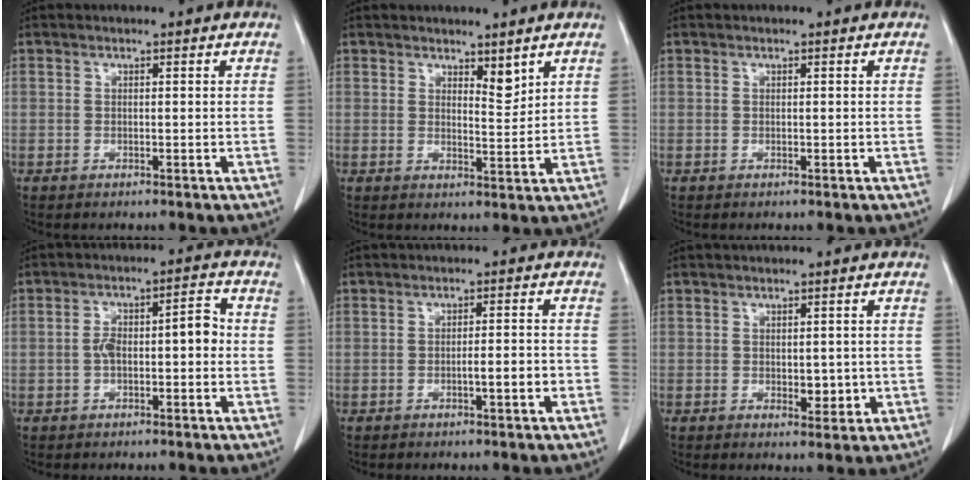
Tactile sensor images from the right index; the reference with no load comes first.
{"total": 3.3, "force": [2.5, 0.9, 1.9], "torque": [-0.027, -0.013, 0.044]}
{"total": 0.0}
{"total": 7.2, "force": [-0.3, 2.5, 6.8], "torque": [-0.109, 0.029, -0.007]}
{"total": 3.3, "force": [-1.1, 0.2, 3.2], "torque": [-0.046, 0.000, -0.017]}
{"total": 3.1, "force": [-0.2, 1.6, 2.6], "torque": [-0.029, -0.004, 0.003]}